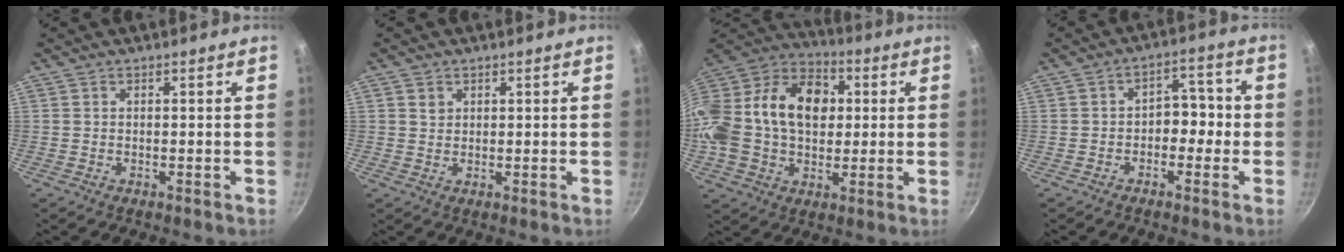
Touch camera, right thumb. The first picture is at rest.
{"total": 1.7, "force": [0.8, 1.4, 0.6], "torque": [-0.006, -0.001, 0.014]}
{"total": 25.4, "force": [2.6, 18.1, 17.6], "torque": [-0.317, 0.044, 0.032]}
{"total": 5.6, "force": [-1.2, 3.9, 3.7], "torque": [-0.003, 0.028, -0.026]}